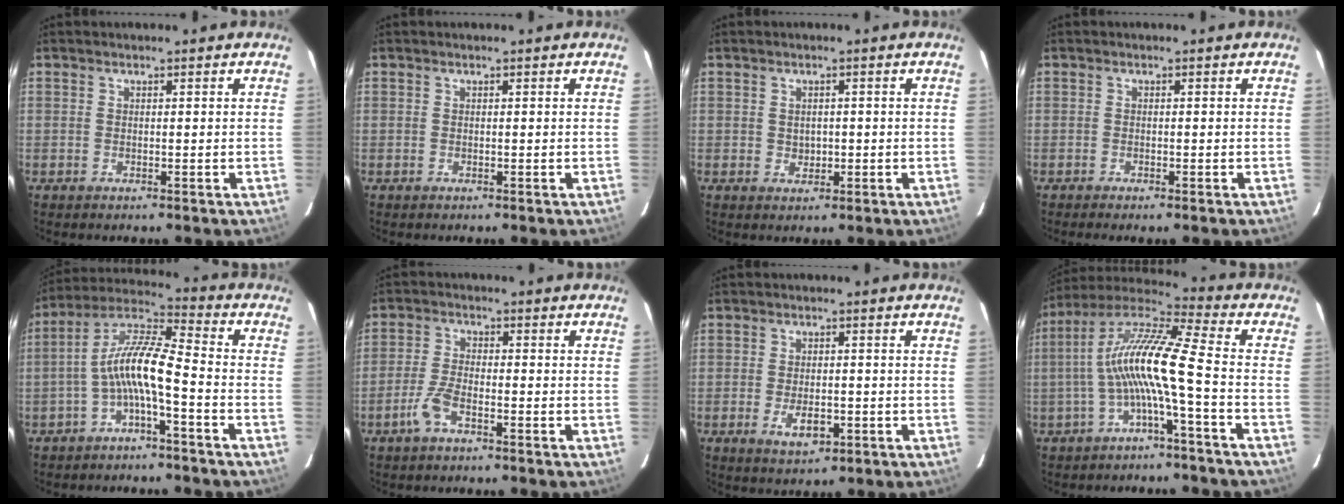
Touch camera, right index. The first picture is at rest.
{"total": 0.0}
{"total": 2.0, "force": [-0.1, 1.8, 0.9], "torque": [-0.011, 0.003, 0.001]}
{"total": 1.0, "force": [-0.9, 0.0, 0.5], "torque": [-0.012, -0.002, -0.015]}
{"total": 9.8, "force": [-3.3, 1.5, 9.1], "torque": [-0.200, 0.019, -0.066]}
{"total": 4.8, "force": [-3.0, 1.3, 3.5], "torque": [-0.086, 0.002, -0.063]}
{"total": 5.0, "force": [-1.7, 2.6, 3.9], "torque": [-0.078, -0.011, -0.025]}
{"total": 12.9, "force": [-2.9, 0.2, 12.6], "torque": [-0.246, 0.015, -0.061]}